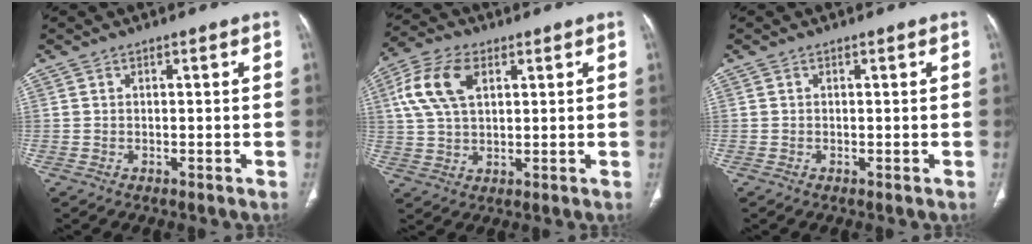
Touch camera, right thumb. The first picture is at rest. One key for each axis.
{"total": 10.9, "fx": 3.6, "fy": 6.3, "fz": 8.1, "tx": -0.167, "ty": 0.008, "tz": 0.070}
{"total": 0.0}